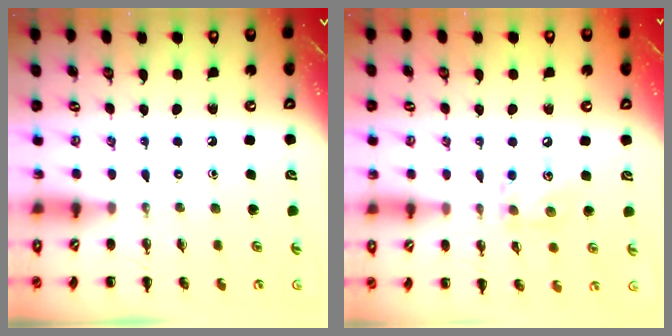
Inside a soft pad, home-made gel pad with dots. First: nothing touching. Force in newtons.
{"total": 8.9, "press": 8.9, "slide": 0.6}